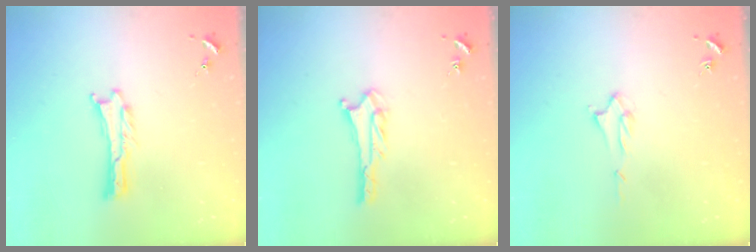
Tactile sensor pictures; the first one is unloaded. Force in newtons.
{"total": 2.8, "press": 2.8, "slide": 0.2}
{"total": 1.4, "press": 1.4, "slide": 0.2}